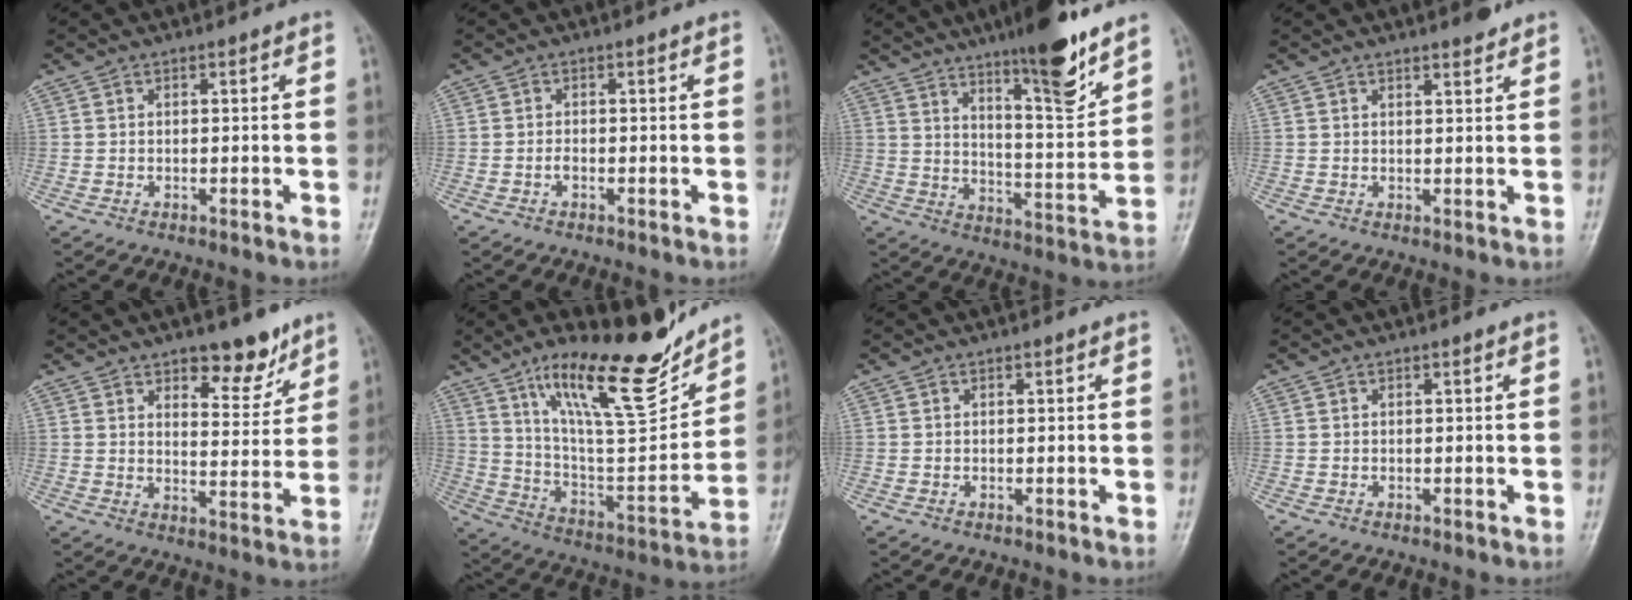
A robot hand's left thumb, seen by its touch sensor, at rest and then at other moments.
{"total": 0.9, "force": [-0.4, 0.4, 0.7], "torque": [-0.013, 0.003, -0.009]}
{"total": 15.7, "force": [10.9, 3.0, 10.9], "torque": [-0.143, -0.073, 0.176]}
{"total": 2.4, "force": [2.0, 0.5, 1.2], "torque": [-0.012, -0.013, 0.028]}
{"total": 8.8, "force": [6.0, 4.0, 5.1], "torque": [-0.039, -0.042, 0.089]}
{"total": 21.7, "force": [15.2, 5.6, 14.4], "torque": [-0.192, -0.089, 0.263]}
{"total": 0.0}
{"total": 0.0}